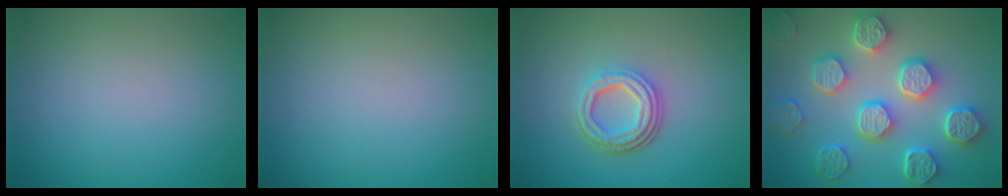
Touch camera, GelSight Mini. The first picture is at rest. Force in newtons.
{"total": 0.0}
{"total": 4.7, "press": 3.4, "slide": 3.2}
{"total": 8.0, "press": 6.5, "slide": 4.7}